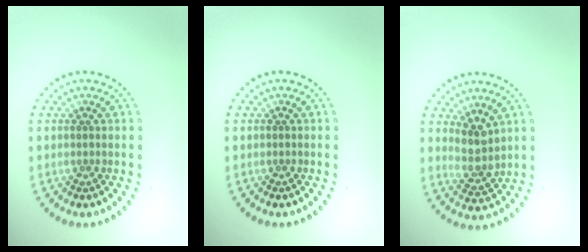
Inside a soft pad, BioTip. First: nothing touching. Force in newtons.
{"total": 0.0}
{"total": 3.0, "press": 2.4, "slide": 1.7}